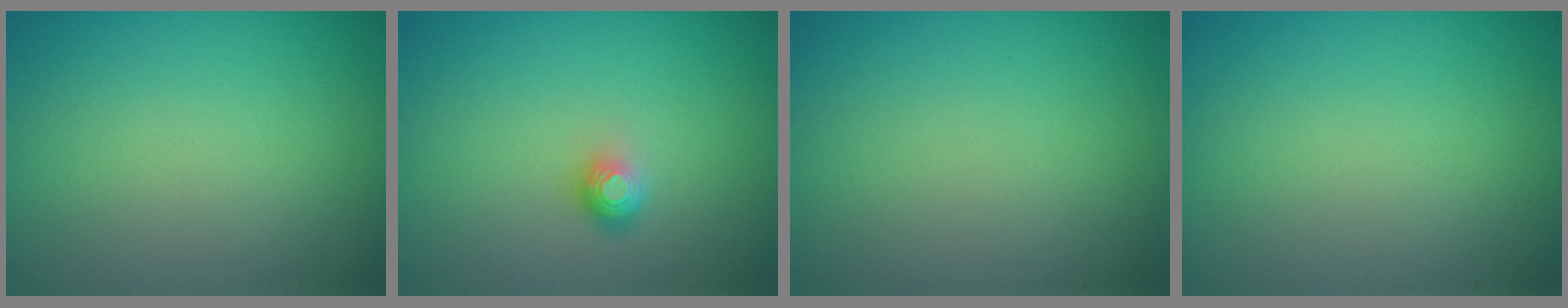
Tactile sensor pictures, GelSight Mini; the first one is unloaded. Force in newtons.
{"total": 1.6, "press": 1.2, "slide": 1.1}
{"total": 0.0}
{"total": 0.0}